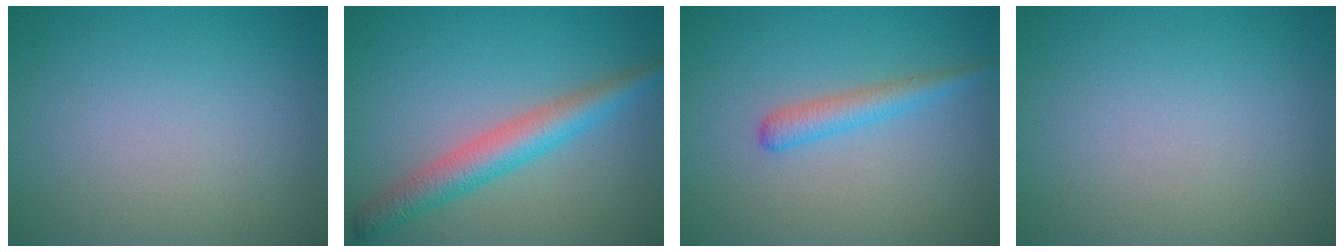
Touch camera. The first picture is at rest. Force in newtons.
{"total": 4.4, "press": 4.4, "slide": 0.1}
{"total": 2.2, "press": 2.2, "slide": 0.1}
{"total": 0.0}